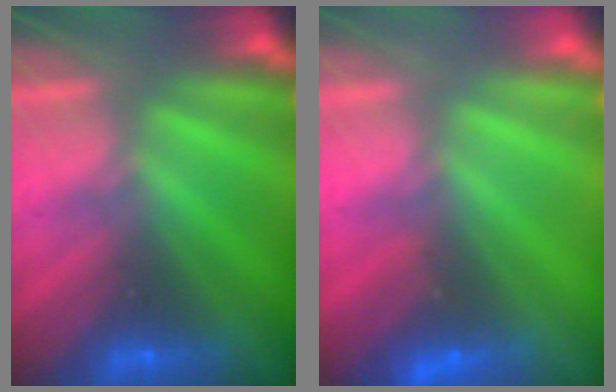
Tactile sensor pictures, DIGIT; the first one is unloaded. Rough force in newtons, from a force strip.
{"total": 2.4}